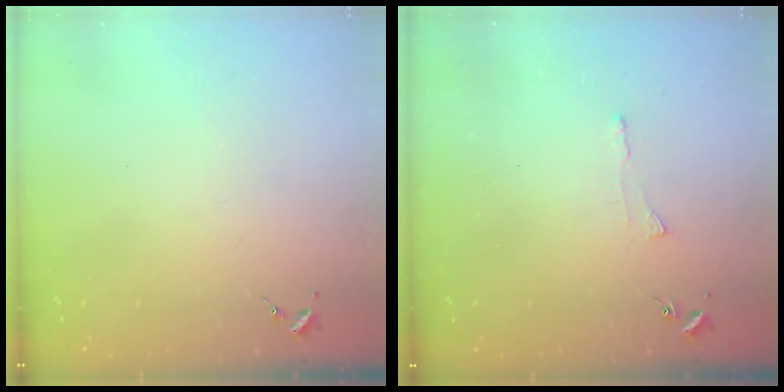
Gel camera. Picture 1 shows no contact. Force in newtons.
{"total": 3.0, "press": 2.9, "slide": 0.5}